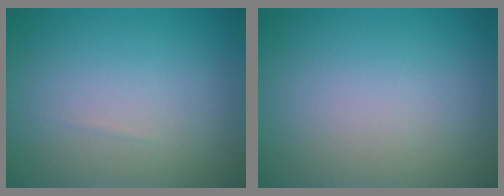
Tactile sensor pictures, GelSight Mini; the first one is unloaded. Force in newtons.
{"total": 0.0}